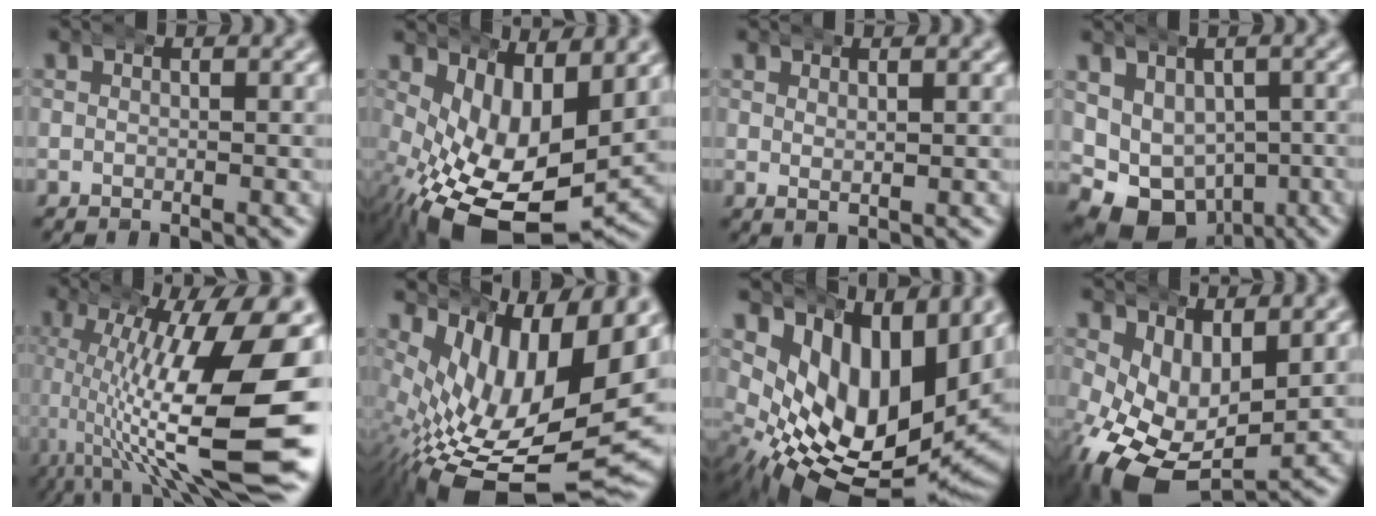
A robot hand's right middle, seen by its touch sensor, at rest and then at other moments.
{"total": 11.5, "force": [-2.9, 6.2, 9.2], "torque": [-0.181, -0.054, -0.019]}
{"total": 0.9, "force": [0.6, 0.1, 0.7], "torque": [-0.010, -0.002, 0.017]}
{"total": 9.5, "force": [-3.5, 7.7, 4.3], "torque": [-0.106, -0.057, -0.040]}
{"total": 14.9, "force": [-1.0, 4.8, 14.1], "torque": [-0.212, -0.009, 0.001]}
{"total": 14.5, "force": [-2.6, 7.6, 12.1], "torque": [-0.209, -0.042, -0.013]}
{"total": 17.0, "force": [-1.0, 10.5, 13.3], "torque": [-0.229, -0.044, 0.008]}
{"total": 9.2, "force": [-2.8, 6.2, 6.3], "torque": [-0.139, -0.048, -0.026]}